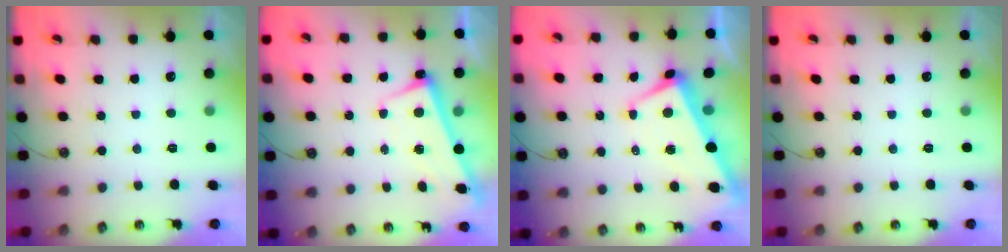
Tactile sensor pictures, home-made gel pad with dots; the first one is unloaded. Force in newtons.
{"total": 2.7, "press": 2.7, "slide": 0.4}
{"total": 1.1, "press": 0.5, "slide": 1.0}
{"total": 0.0}